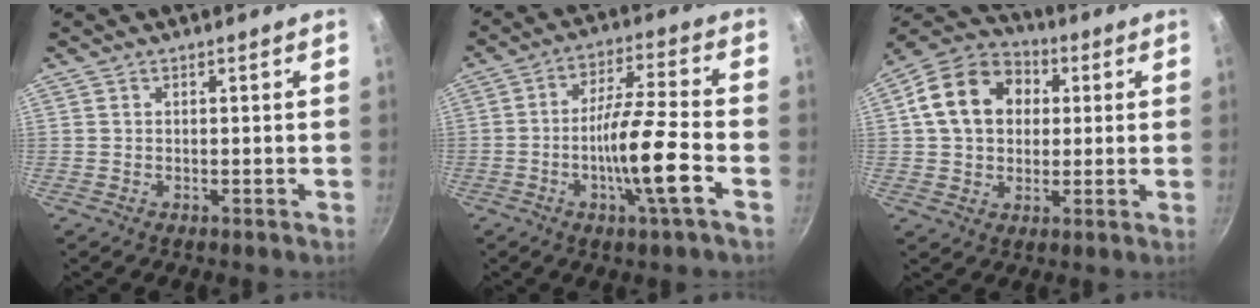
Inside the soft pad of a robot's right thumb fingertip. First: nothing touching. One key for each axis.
{"total": 12.3, "fx": -4.2, "fy": 1.2, "fz": 11.5, "tx": -0.197, "ty": 0.029, "tz": -0.079}
{"total": 15.4, "fx": 3.0, "fy": 12.0, "fz": 9.2, "tx": -0.138, "ty": 0.026, "tz": 0.037}